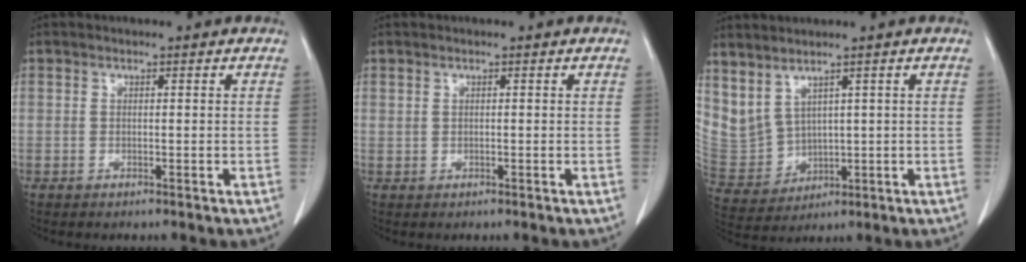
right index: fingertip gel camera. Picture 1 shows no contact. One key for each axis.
{"total": 0.0}
{"total": 7.8, "fx": 4.6, "fy": 4.7, "fz": 4.2, "tx": -0.099, "ty": 0.000, "tz": 0.123}